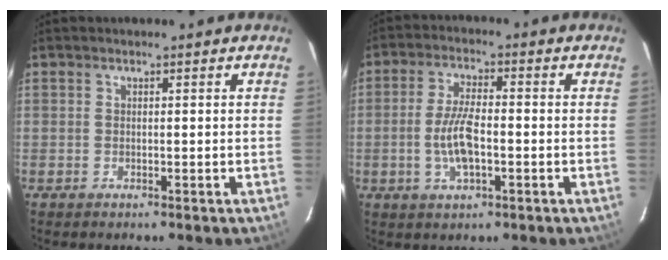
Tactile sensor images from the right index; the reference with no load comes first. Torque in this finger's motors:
{"motor_torque": [0.35, -0.02, 0.20, 0.07]}